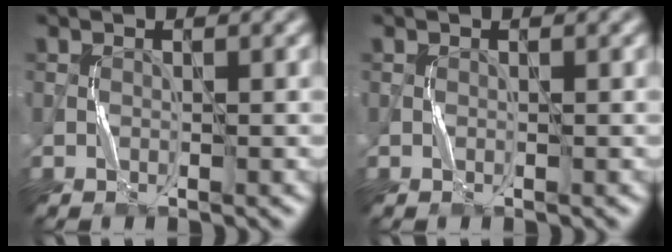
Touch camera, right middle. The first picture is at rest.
{"total": 0.0}